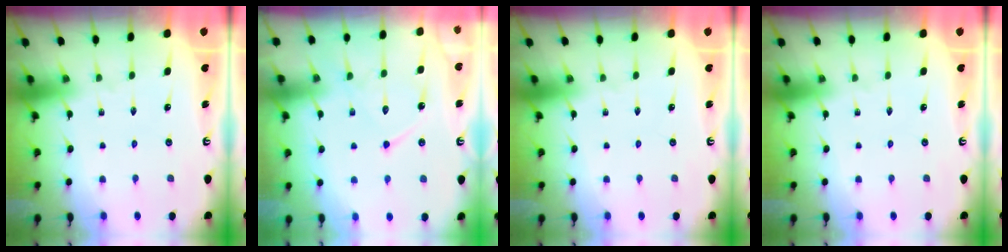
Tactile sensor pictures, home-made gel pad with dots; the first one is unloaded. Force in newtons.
{"total": 13.3, "press": 13.3, "slide": 1.1}
{"total": 0.0}
{"total": 0.0}